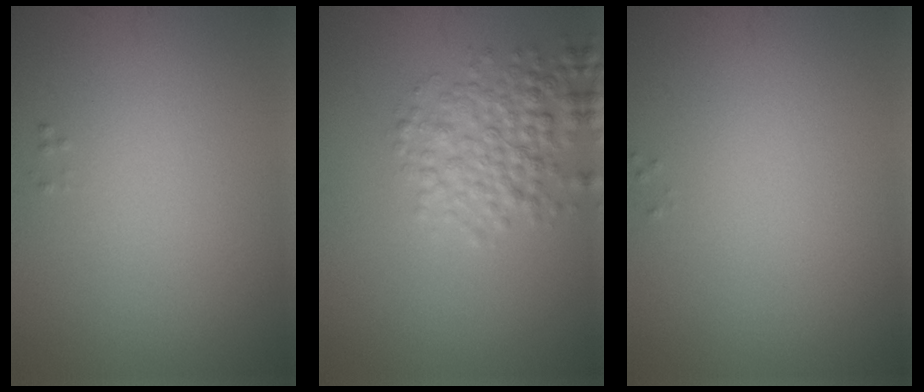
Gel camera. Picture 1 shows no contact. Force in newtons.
{"total": 4.1, "press": 4.1, "slide": 0.1}
{"total": 0.0}